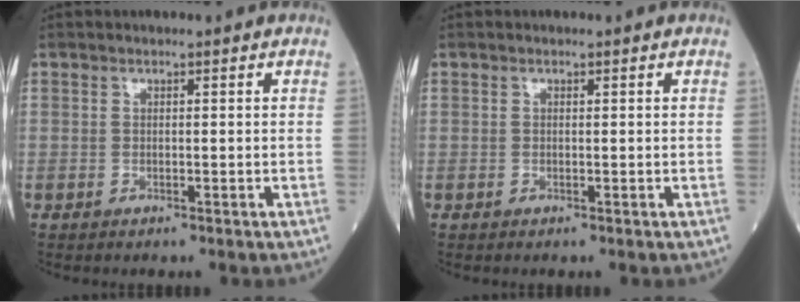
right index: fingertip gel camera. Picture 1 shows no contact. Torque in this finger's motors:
{"motor_torque": [-0.03, -0.03, -0.03, -0.01]}